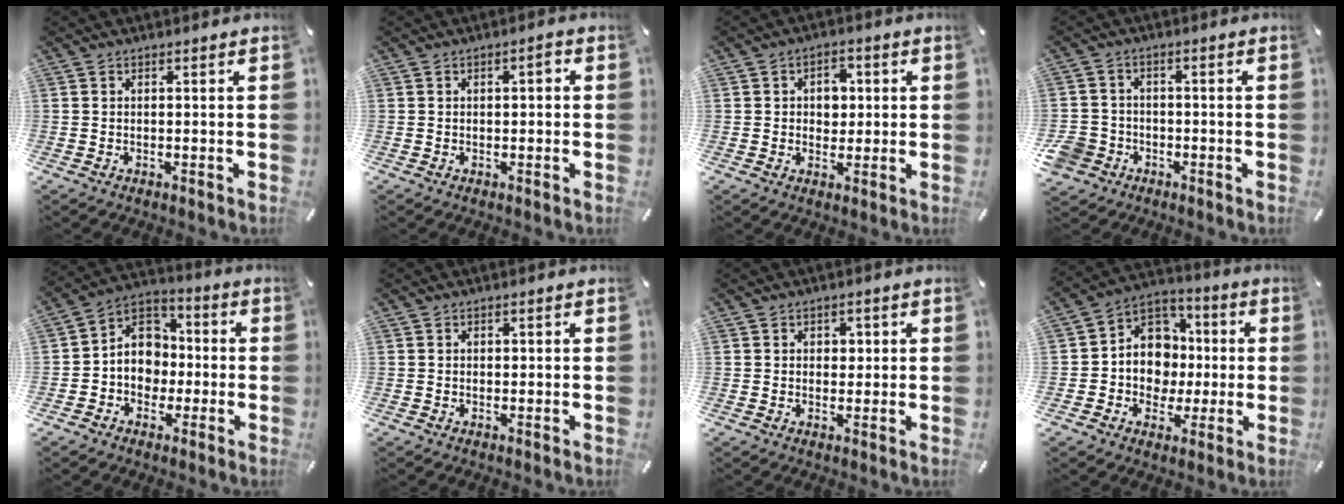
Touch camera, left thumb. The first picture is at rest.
{"total": 2.1, "force": [0.1, 1.1, 1.8], "torque": [-0.026, 0.006, -0.003]}
{"total": 4.9, "force": [0.3, 4.0, 2.8], "torque": [-0.028, -0.003, -0.004]}
{"total": 6.2, "force": [-2.8, 5.3, 1.6], "torque": [-0.052, 0.014, -0.055]}
{"total": 9.6, "force": [-1.6, 8.9, 3.0], "torque": [-0.070, 0.018, -0.028]}
{"total": 0.5, "force": [0.1, 0.5, 0.2], "torque": [0.005, 0.000, -0.002]}
{"total": 2.1, "force": [0.4, 1.9, 0.8], "torque": [-0.003, -0.001, 0.000]}
{"total": 11.8, "force": [-1.0, 11.1, 3.7], "torque": [-0.066, 0.008, -0.008]}